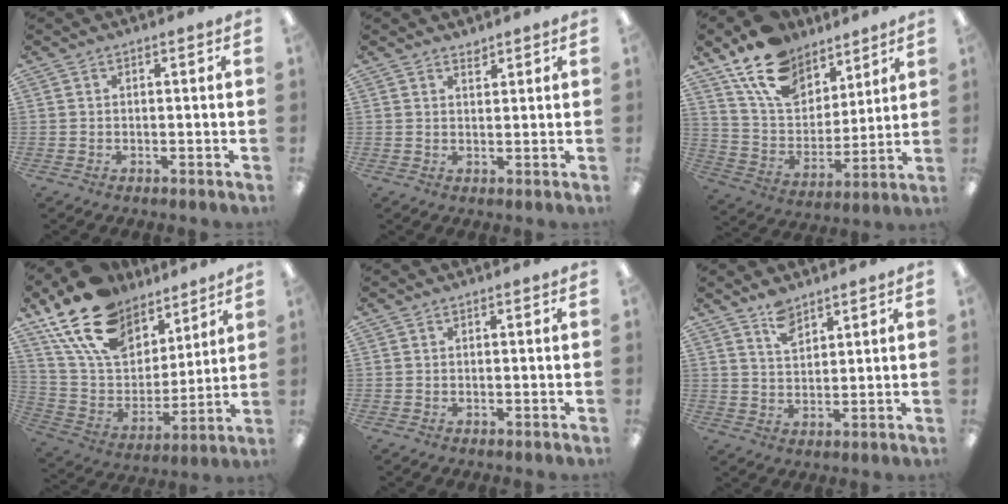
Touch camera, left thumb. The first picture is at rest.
{"total": 1.8, "force": [1.7, 0.5, 0.2], "torque": [0.002, -0.008, 0.031]}
{"total": 16.9, "force": [12.2, 9.7, 6.5], "torque": [-0.129, -0.066, 0.229]}
{"total": 20.5, "force": [13.9, 11.8, 9.4], "torque": [-0.194, -0.067, 0.259]}
{"total": 0.0}
{"total": 5.7, "force": [4.5, 2.6, 2.4], "torque": [-0.041, -0.022, 0.082]}